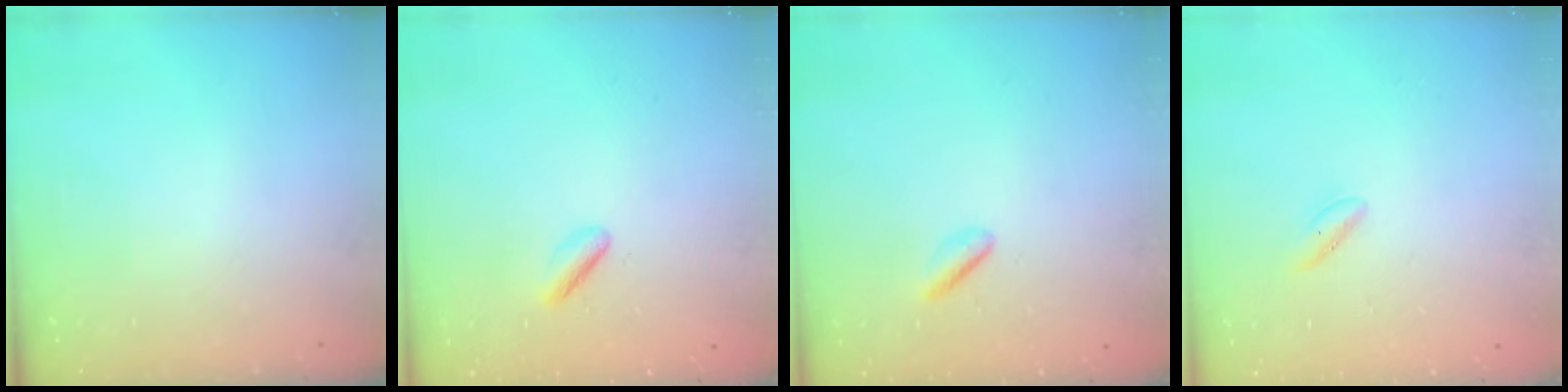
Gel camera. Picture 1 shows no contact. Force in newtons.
{"total": 2.0, "press": 1.8, "slide": 0.9}
{"total": 1.1, "press": 0.9, "slide": 0.7}
{"total": 2.2, "press": 2.0, "slide": 0.8}